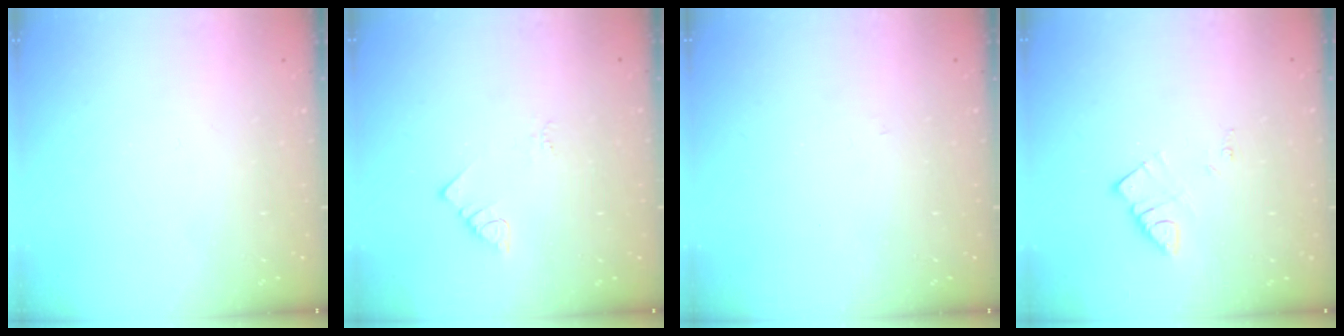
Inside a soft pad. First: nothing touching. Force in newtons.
{"total": 2.0, "press": 2.0, "slide": 0.4}
{"total": 2.7, "press": 2.7, "slide": 0.3}
{"total": 3.5, "press": 3.5, "slide": 0.4}